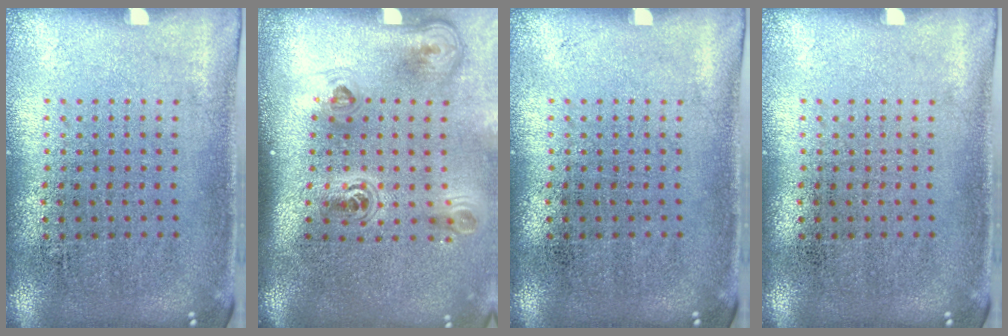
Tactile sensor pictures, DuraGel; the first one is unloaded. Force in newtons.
{"total": 2.3, "press": 1.5, "slide": 1.8}
{"total": 0.0}
{"total": 0.0}